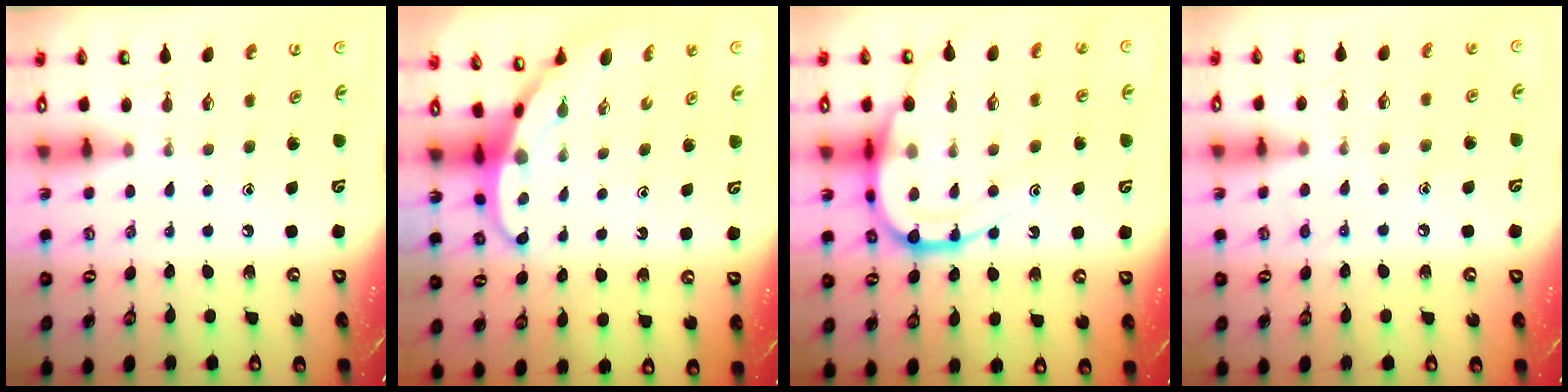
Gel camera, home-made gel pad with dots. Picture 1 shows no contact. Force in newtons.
{"total": 4.3, "press": 4.2, "slide": 0.4}
{"total": 17.0, "press": 16.9, "slide": 2.0}
{"total": 6.8, "press": 6.8, "slide": 0.6}